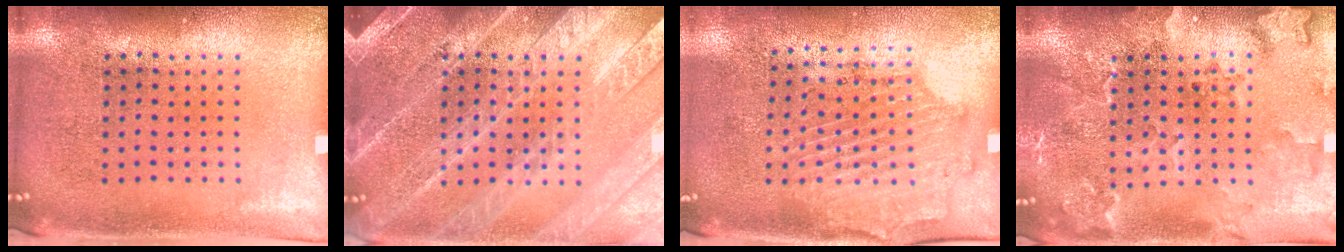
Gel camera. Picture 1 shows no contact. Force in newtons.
{"total": 5.6, "press": 5.6, "slide": 0.6}
{"total": 1.7, "press": 1.4, "slide": 0.9}
{"total": 2.3, "press": 2.1, "slide": 0.8}